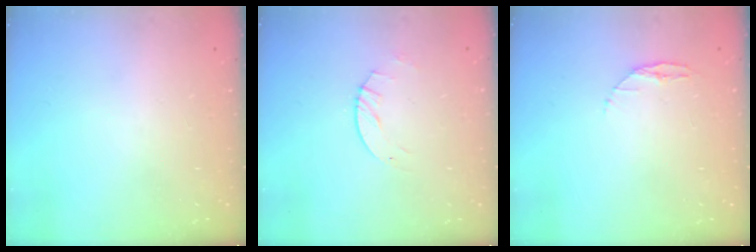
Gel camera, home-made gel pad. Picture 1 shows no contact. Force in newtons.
{"total": 2.8, "press": 2.8, "slide": 0.4}
{"total": 3.4, "press": 3.4, "slide": 0.4}